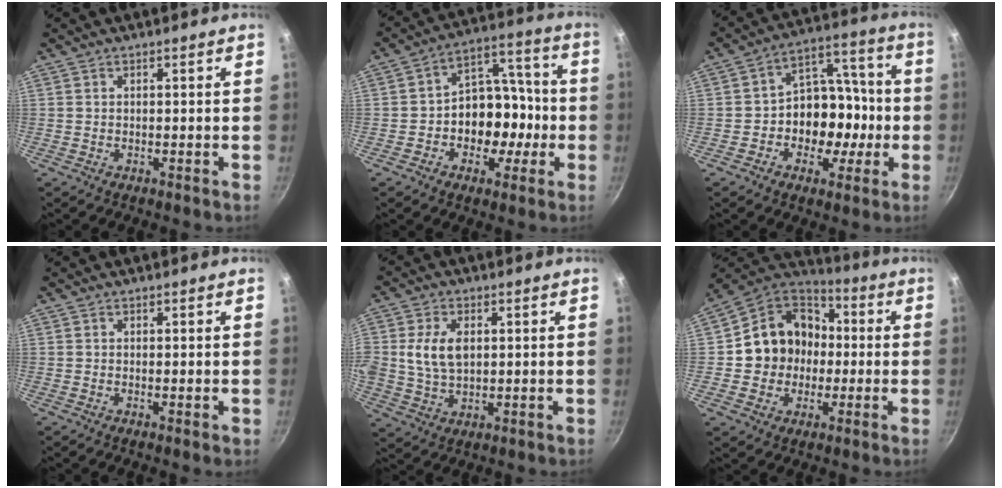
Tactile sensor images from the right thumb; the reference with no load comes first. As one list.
[{"total": 13.1, "force": [-3.3, 9.9, 7.9], "torque": [-0.060, 0.053, -0.053]}, {"total": 13.3, "force": [-3.1, 10.3, 7.9], "torque": [-0.065, 0.050, -0.051]}, {"total": 0.6, "force": [-0.1, 0.0, 0.6], "torque": [-0.010, -0.002, -0.003]}, {"total": 8.3, "force": [1.4, 5.5, 6.1], "torque": [-0.109, -0.003, 0.025]}, {"total": 14.9, "force": [-0.4, 13.4, 6.5], "torque": [-0.074, 0.034, -0.018]}]